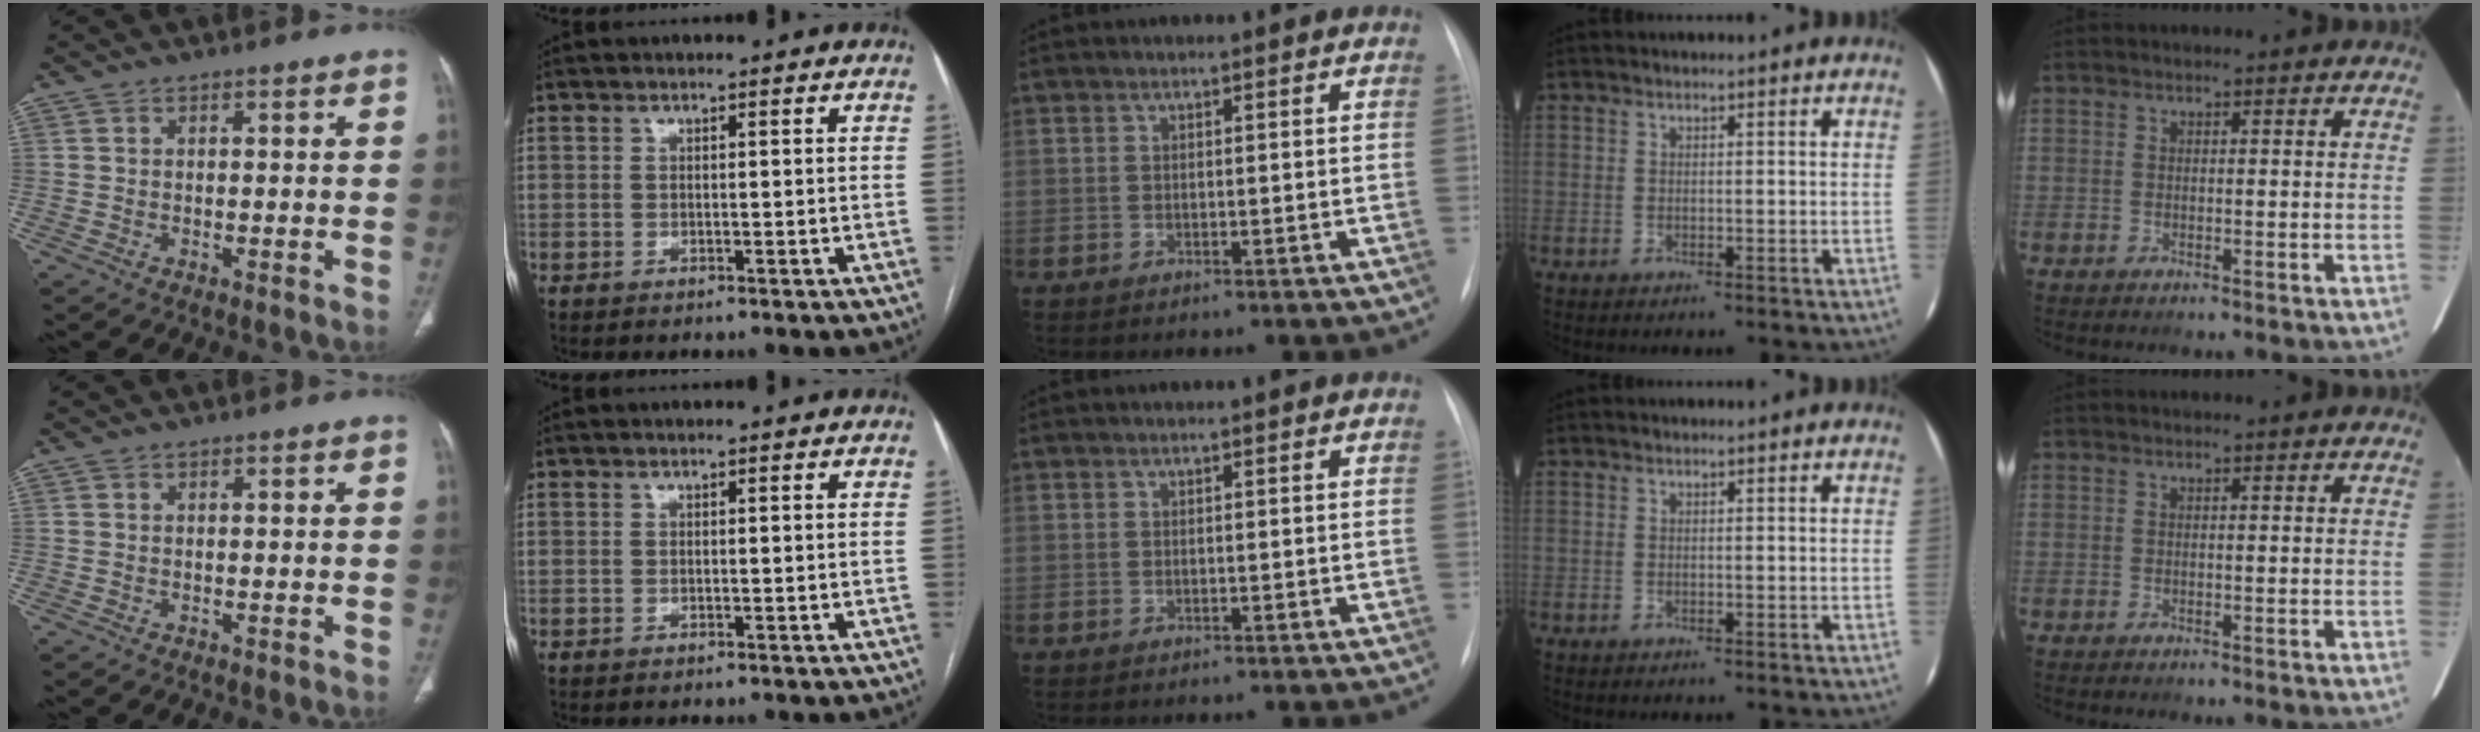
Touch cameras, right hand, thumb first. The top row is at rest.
{}